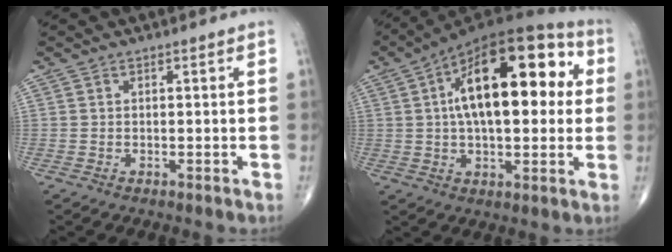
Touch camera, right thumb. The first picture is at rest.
{"total": 23.5, "force": [4.6, 11.1, 20.3], "torque": [-0.302, 0.025, 0.060]}